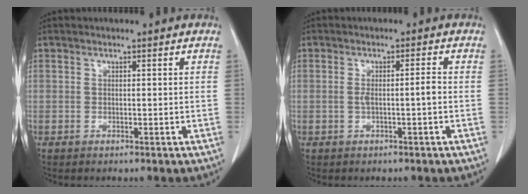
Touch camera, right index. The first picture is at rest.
{"total": 2.6, "force": [-0.4, 0.0, 2.5], "torque": [-0.047, 0.005, -0.005]}